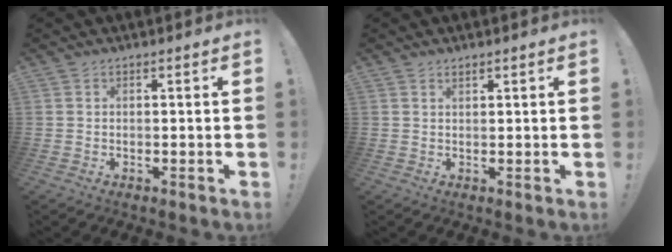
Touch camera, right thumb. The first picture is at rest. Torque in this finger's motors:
{"motor_torque": [-0.05, -0.01, 0.06, 0.07, 0.00]}